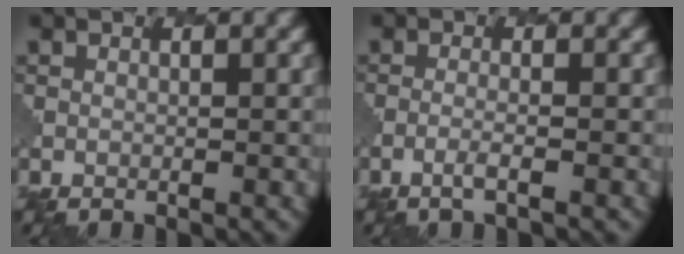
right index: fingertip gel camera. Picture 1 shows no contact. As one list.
[{"total": 1.3, "force": [-0.6, 0.2, 1.1], "torque": [-0.016, 0.003, -0.021]}]